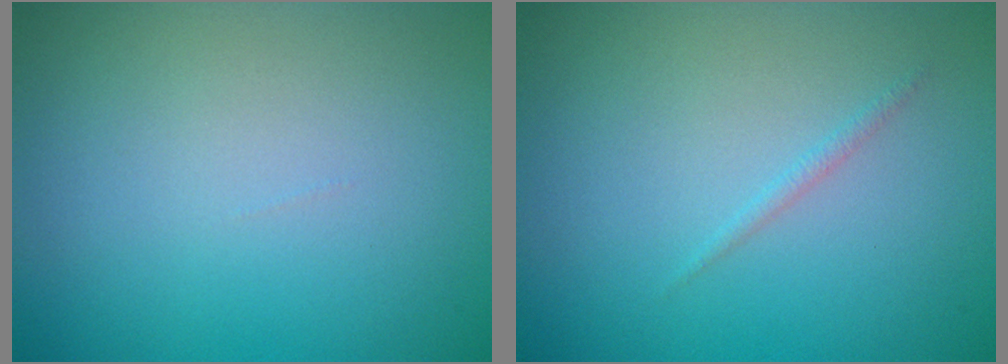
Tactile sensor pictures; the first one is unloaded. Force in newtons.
{"total": 0.6, "press": 0.6, "slide": 0.1}